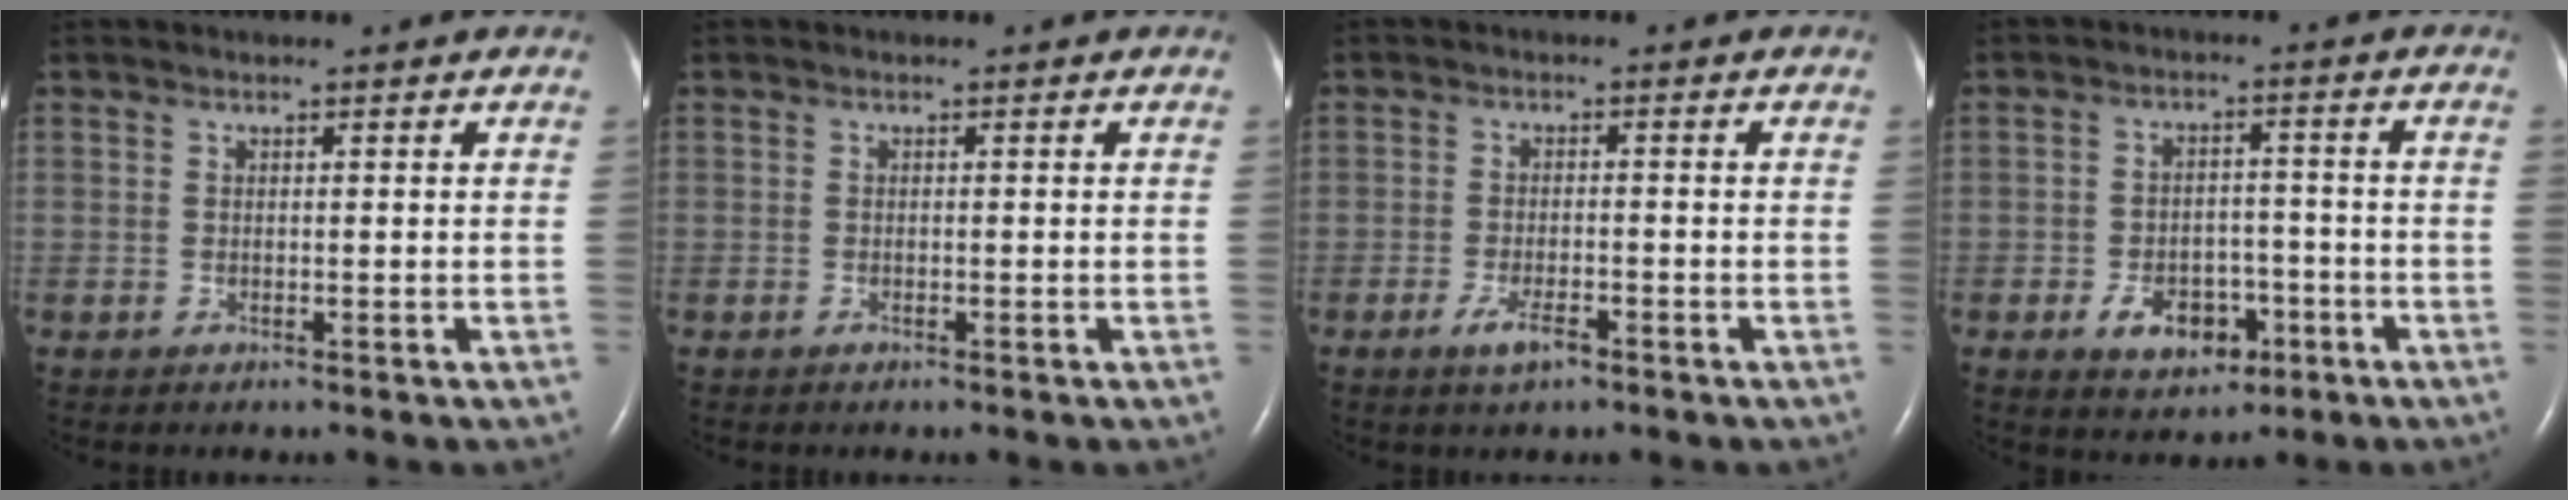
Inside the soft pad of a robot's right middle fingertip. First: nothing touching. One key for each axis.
{"total": 0.0}
{"total": 3.1, "fx": -2.0, "fy": 0.7, "fz": 2.3, "tx": -0.053, "ty": -0.003, "tz": -0.036}
{"total": 6.6, "fx": -3.1, "fy": 4.3, "fz": 4.0, "tx": -0.069, "ty": 0.007, "tz": -0.040}